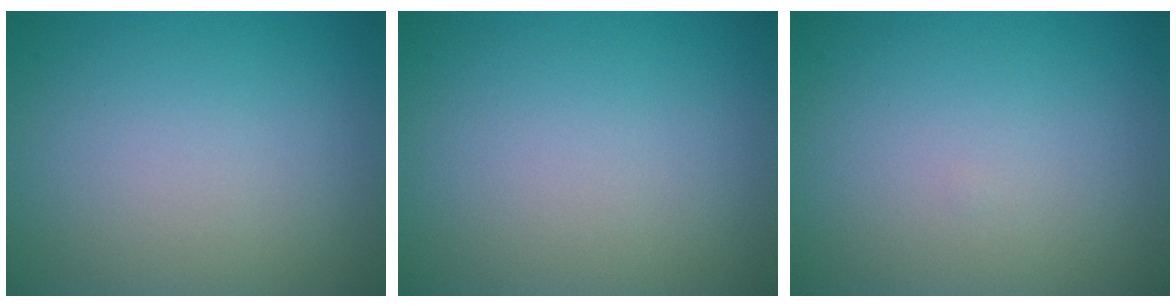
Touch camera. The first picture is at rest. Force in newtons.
{"total": 0.0}
{"total": 0.0}